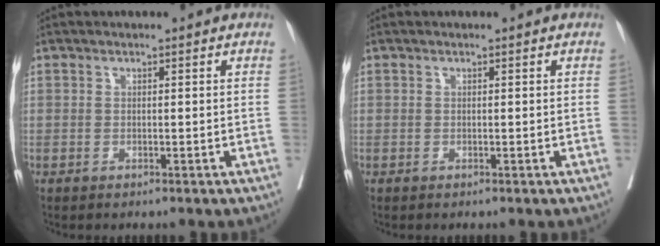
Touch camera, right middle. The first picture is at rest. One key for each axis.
{"total": 0.0}